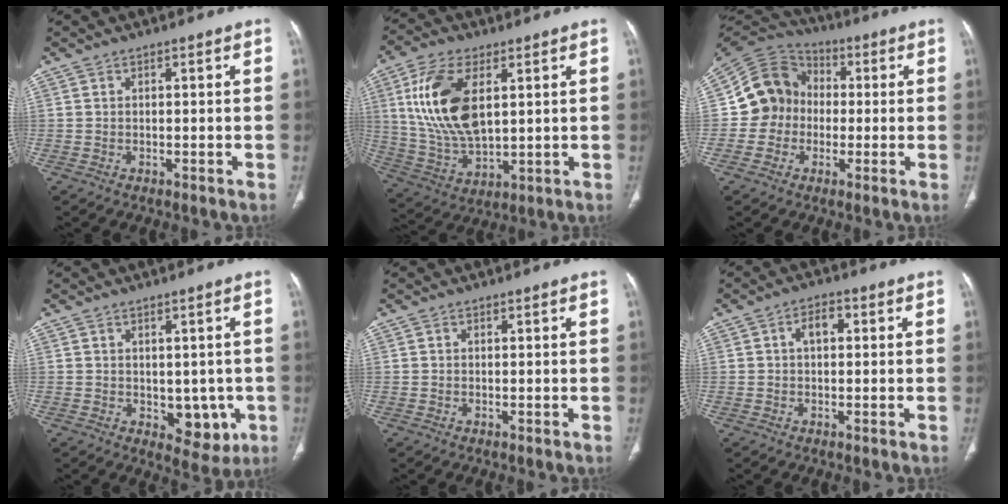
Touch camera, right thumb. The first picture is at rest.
{"total": 16.7, "force": [4.5, 8.6, 13.6], "torque": [-0.270, -0.014, 0.095]}
{"total": 11.4, "force": [-0.9, 10.6, 4.1], "torque": [-0.045, 0.029, -0.027]}
{"total": 6.8, "force": [-1.1, 4.6, 5.0], "torque": [-0.026, -0.008, -0.002]}
{"total": 0.0}
{"total": 3.7, "force": [0.6, 2.3, 2.9], "torque": [-0.043, 0.014, 0.007]}